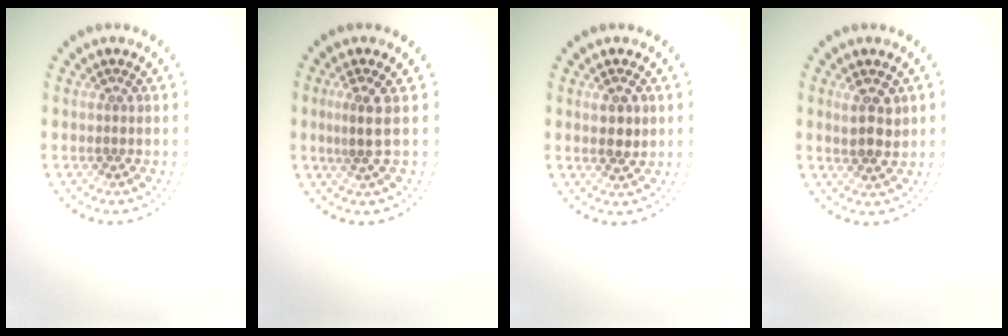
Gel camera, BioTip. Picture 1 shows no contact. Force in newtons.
{"total": 1.9, "press": 1.5, "slide": 1.3}
{"total": 2.4, "press": 2.4, "slide": 0.5}
{"total": 2.7, "press": 2.6, "slide": 0.8}